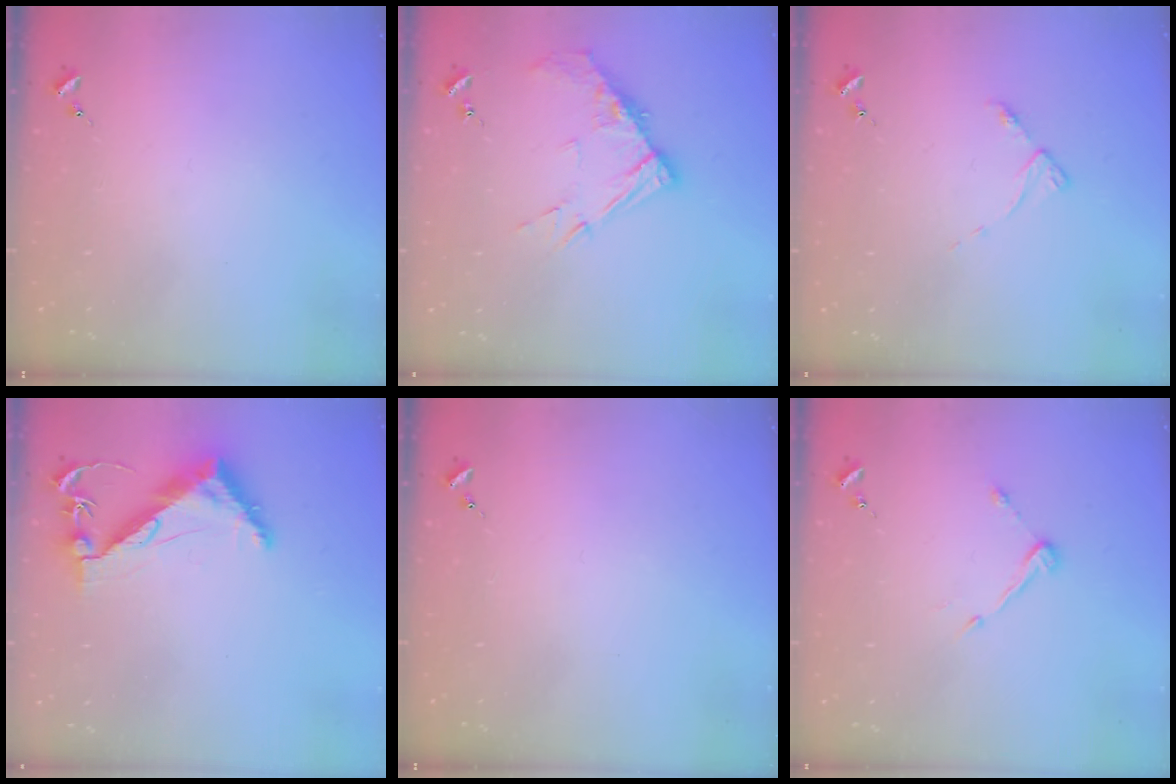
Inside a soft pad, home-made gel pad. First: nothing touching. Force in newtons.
{"total": 11.1, "press": 11.0, "slide": 1.1}
{"total": 4.4, "press": 4.3, "slide": 0.7}
{"total": 9.7, "press": 9.6, "slide": 1.0}
{"total": 0.0}
{"total": 6.5, "press": 6.5, "slide": 0.6}